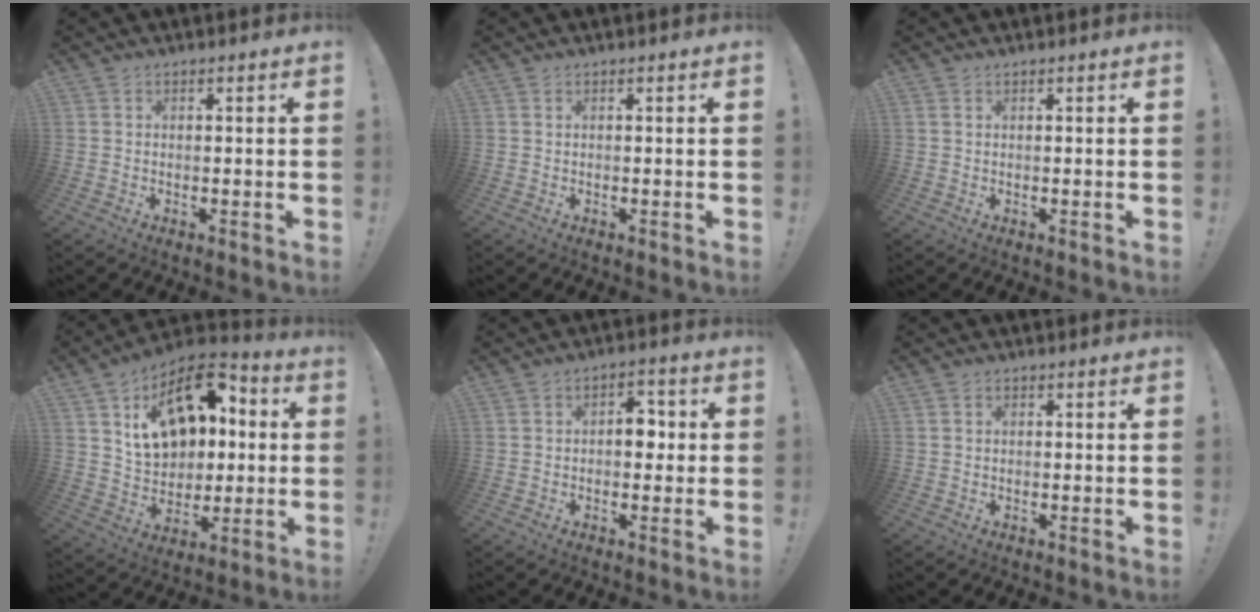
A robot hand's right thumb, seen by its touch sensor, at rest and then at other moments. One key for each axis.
{"total": 0.0}
{"total": 0.6, "fx": 0.3, "fy": 0.3, "fz": 0.3, "tx": -0.009, "ty": 0.002, "tz": 0.007}
{"total": 18.9, "fx": 6.9, "fy": 12.9, "fz": 11.9, "tx": -0.171, "ty": -0.023, "tz": 0.133}
{"total": 6.7, "fx": -0.2, "fy": 4.8, "fz": 4.7, "tx": -0.049, "ty": 0.010, "tz": -0.008}
{"total": 0.7, "fx": 0.0, "fy": 0.7, "fz": 0.1, "tx": -0.004, "ty": 0.004, "tz": 0.001}